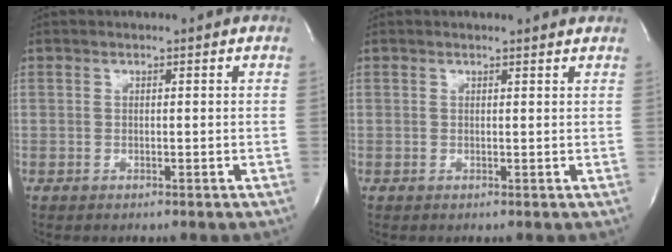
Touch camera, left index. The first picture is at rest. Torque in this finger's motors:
{"motor_torque": [0.35, -0.42, -0.08, -0.01]}